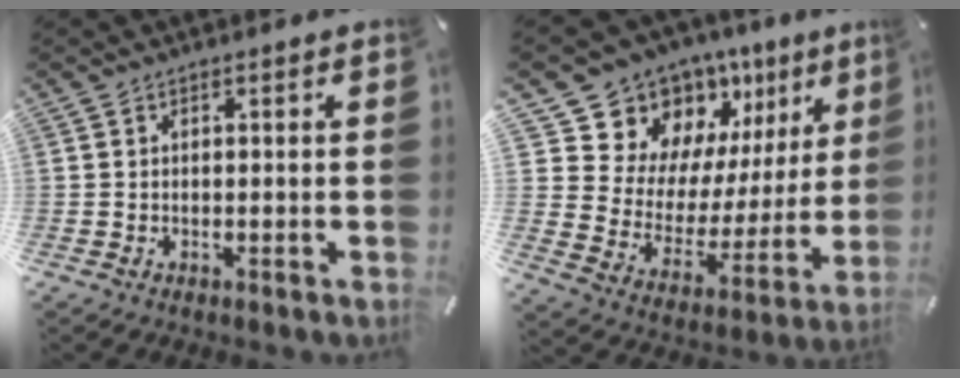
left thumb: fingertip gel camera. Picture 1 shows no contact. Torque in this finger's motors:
{"motor_torque": [1.87, 0.51, 1.38, -1.38, 0.05]}